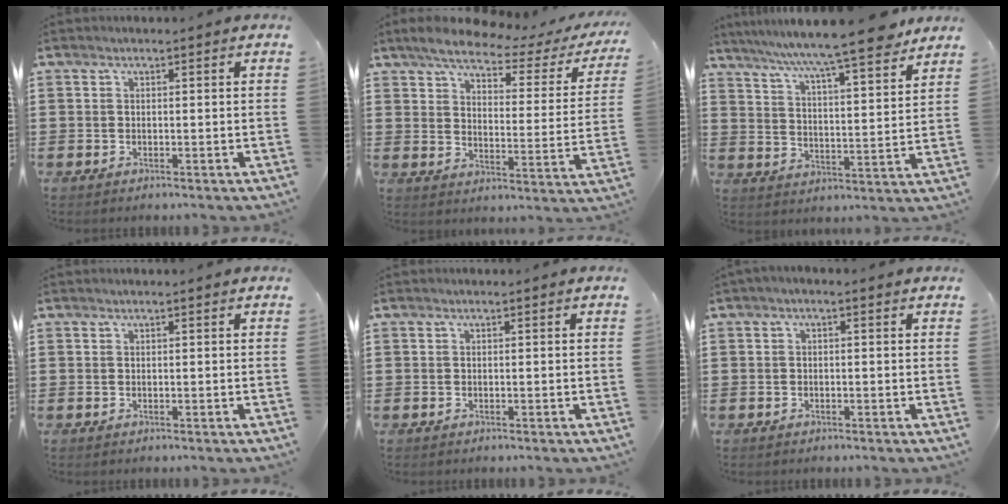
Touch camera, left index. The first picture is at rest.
{"total": 5.4, "force": [4.5, 1.1, 2.7], "torque": [-0.068, -0.024, 0.071]}
{"total": 9.1, "force": [8.1, -0.1, 4.2], "torque": [-0.105, -0.050, 0.134]}
{"total": 0.0}
{"total": 0.0}
{"total": 0.8, "force": [-0.4, 0.2, 0.6], "torque": [-0.011, -0.003, -0.008]}